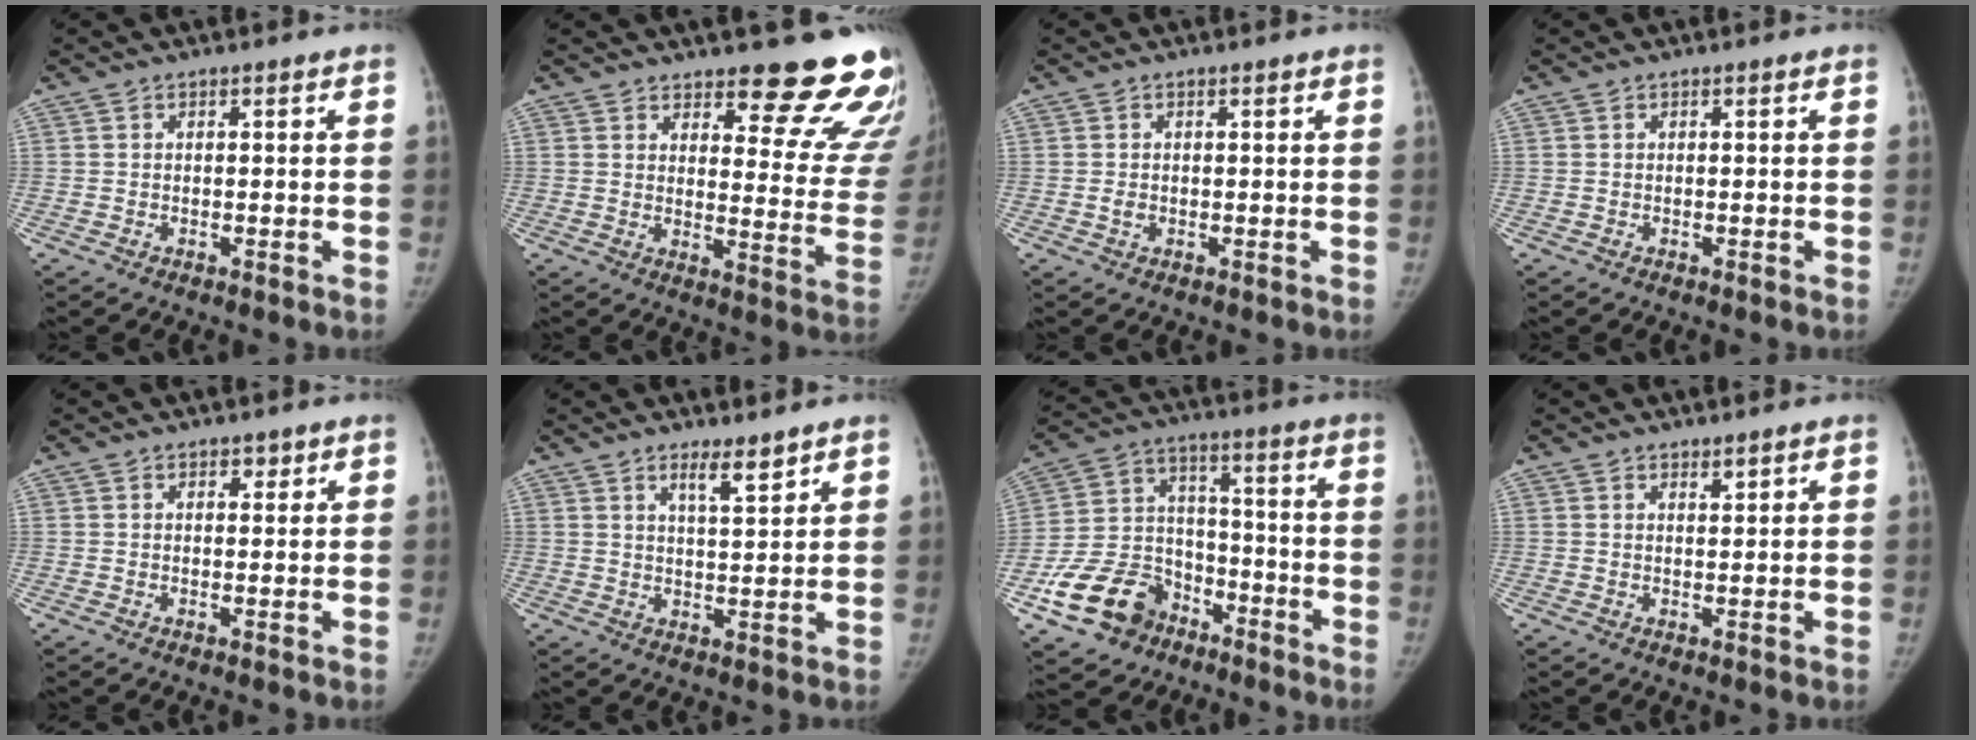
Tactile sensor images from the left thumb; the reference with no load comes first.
{"total": 17.6, "force": [15.2, 4.8, 7.6], "torque": [-0.045, -0.135, 0.172]}
{"total": 2.7, "force": [-0.5, 2.1, 1.6], "torque": [-0.022, 0.002, -0.008]}
{"total": 0.0}
{"total": 1.4, "force": [1.0, 0.9, 0.6], "torque": [0.004, -0.005, 0.011]}
{"total": 4.3, "force": [3.2, 0.7, 2.7], "torque": [-0.038, -0.029, 0.055]}
{"total": 15.5, "force": [-8.8, 11.1, 6.2], "torque": [-0.090, 0.068, -0.151]}
{"total": 1.2, "force": [1.0, 0.3, 0.5], "torque": [-0.004, -0.009, 0.018]}